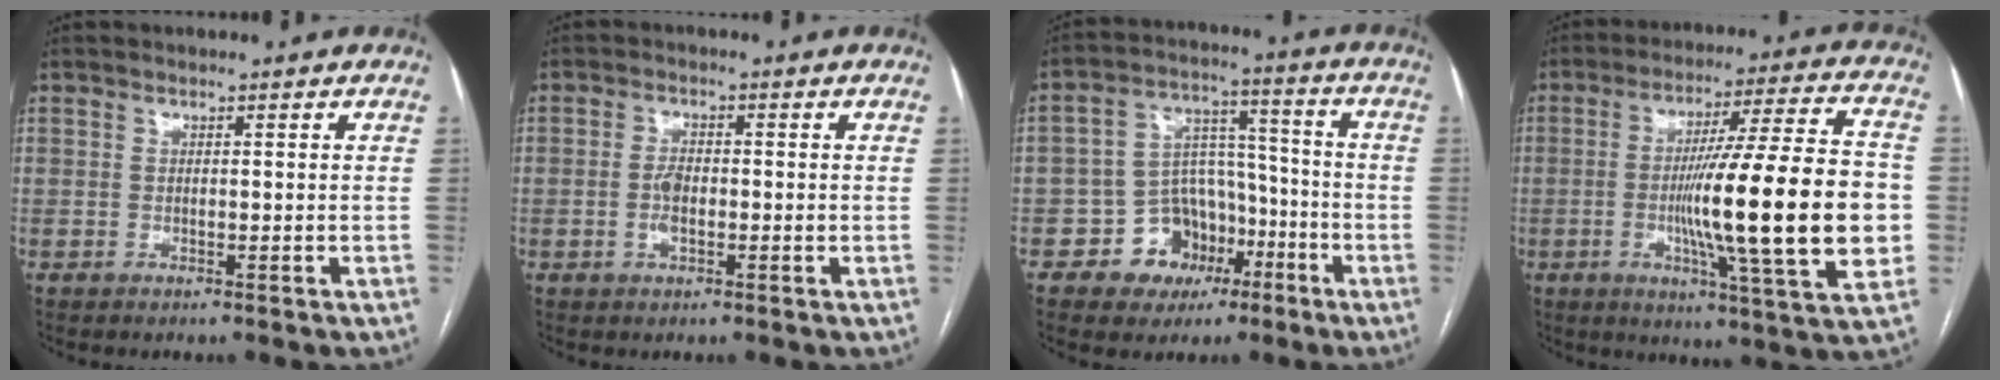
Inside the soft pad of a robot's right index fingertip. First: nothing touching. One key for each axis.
{"total": 3.1, "fx": -0.5, "fy": 1.4, "fz": 2.7, "tx": -0.060, "ty": 0.001, "tz": -0.010}
{"total": 9.9, "fx": -4.8, "fy": 8.0, "fz": 3.4, "tx": -0.043, "ty": 0.033, "tz": -0.068}
{"total": 22.2, "fx": -2.7, "fy": 0.8, "fz": 22.0, "tx": -0.312, "ty": 0.005, "tz": -0.046}